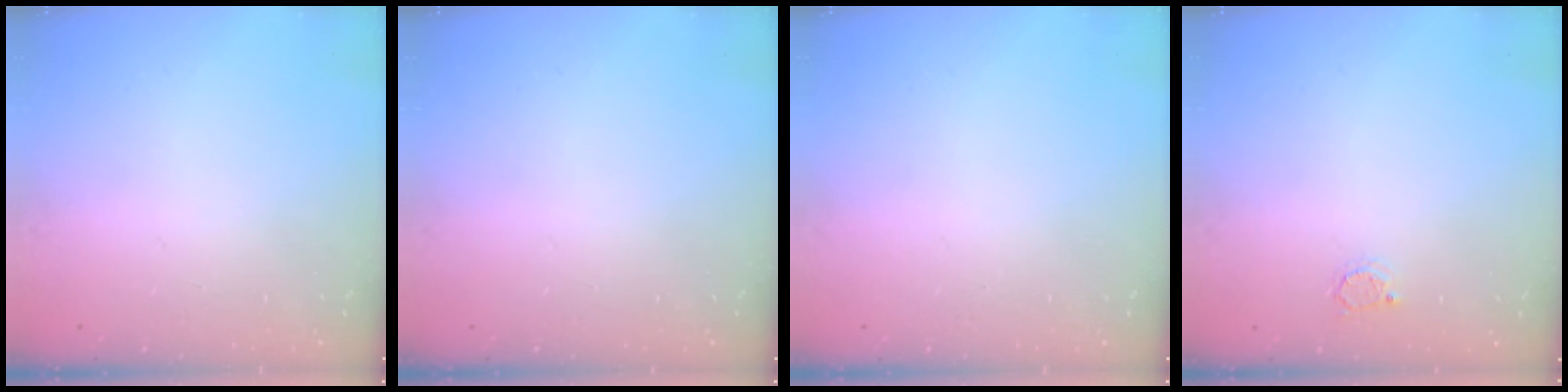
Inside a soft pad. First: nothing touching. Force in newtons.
{"total": 0.0}
{"total": 0.0}
{"total": 2.0, "press": 2.0, "slide": 0.4}